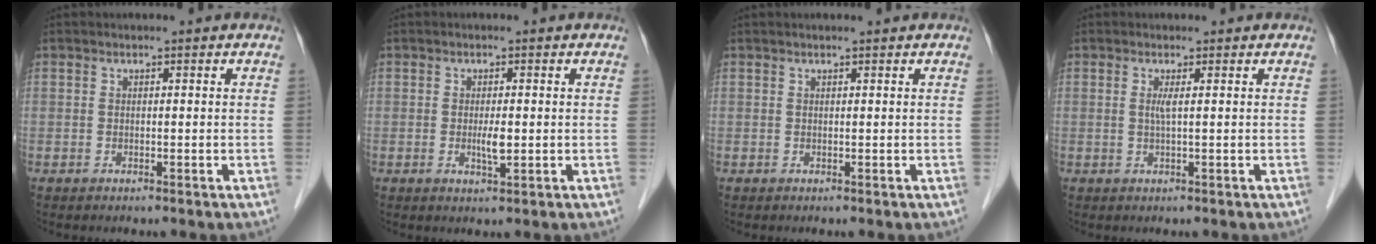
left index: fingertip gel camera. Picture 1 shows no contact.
{"total": 2.3, "force": [-0.3, 0.5, 2.2], "torque": [-0.047, -0.003, -0.003]}
{"total": 0.8, "force": [0.6, 0.0, 0.4], "torque": [-0.007, 0.011, 0.012]}
{"total": 1.3, "force": [0.3, -0.3, 1.3], "torque": [-0.031, -0.002, 0.005]}